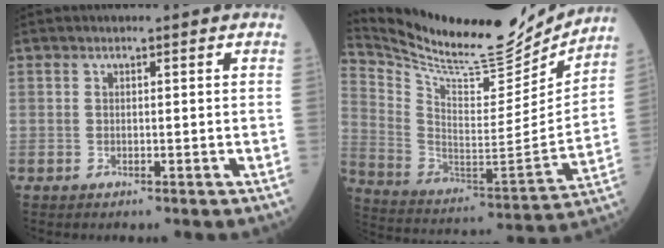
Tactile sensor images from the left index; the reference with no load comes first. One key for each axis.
{"total": 22.6, "fx": 20.9, "fy": 3.1, "fz": 8.0, "tx": -0.157, "ty": -0.054, "tz": 0.328}